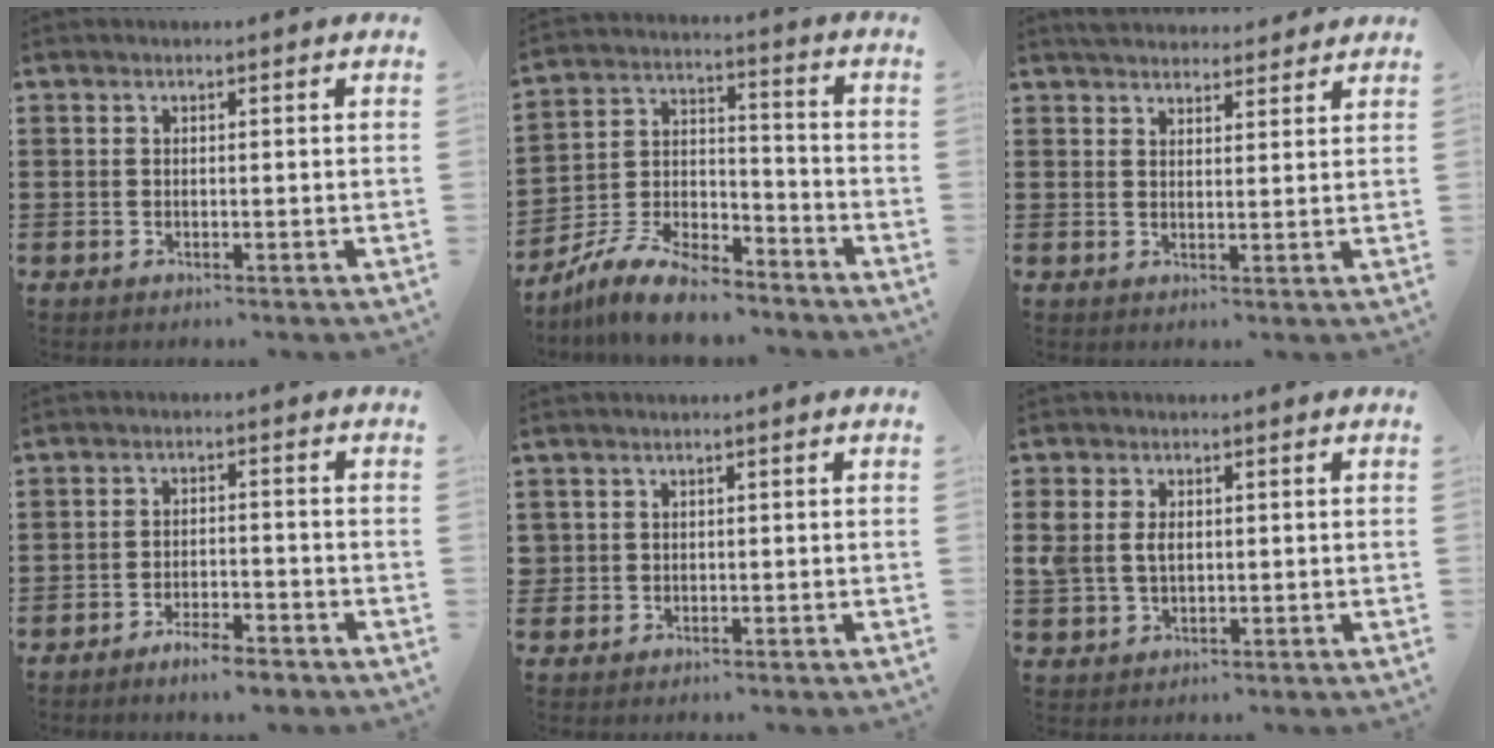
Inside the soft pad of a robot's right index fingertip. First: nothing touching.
{"total": 8.8, "force": [-7.9, 2.1, 3.4], "torque": [-0.077, 0.015, -0.153]}
{"total": 2.7, "force": [2.7, 0.2, -0.1], "torque": [-0.006, -0.004, 0.053]}
{"total": 3.8, "force": [-3.5, 0.2, 1.4], "torque": [-0.026, 0.004, -0.068]}
{"total": 1.1, "force": [0.1, 1.0, 0.0], "torque": [-0.004, 0.005, 0.001]}
{"total": 3.6, "force": [0.4, 2.5, 2.5], "torque": [-0.062, 0.008, 0.004]}